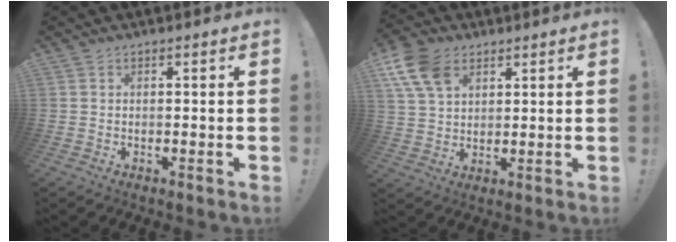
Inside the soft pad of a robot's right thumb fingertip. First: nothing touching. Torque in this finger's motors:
{"motor_torque": [-0.81, 1.03, 0.90, 0.16, 0.35]}